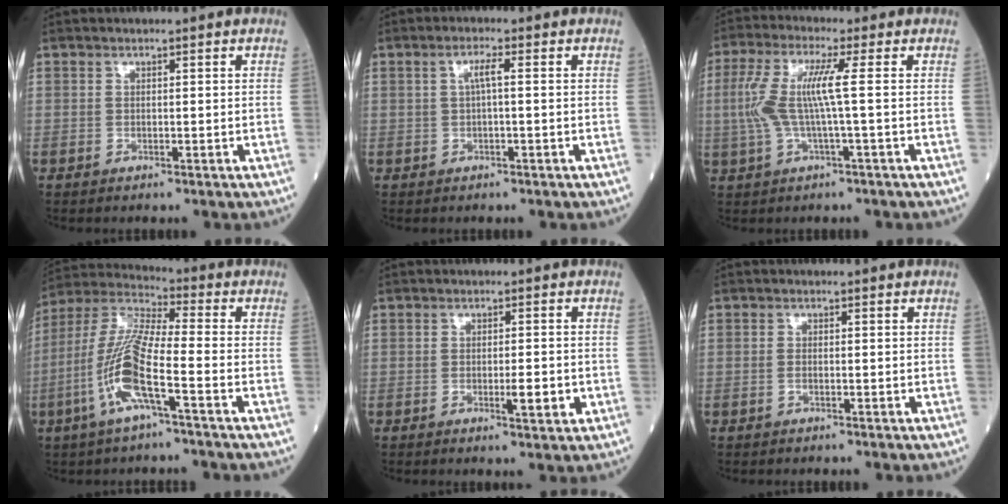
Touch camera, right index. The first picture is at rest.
{"total": 2.1, "force": [0.2, 0.2, 2.1], "torque": [-0.040, 0.005, 0.004]}
{"total": 7.6, "force": [0.3, 0.1, 7.6], "torque": [-0.173, 0.015, 0.001]}
{"total": 12.3, "force": [-4.1, 1.0, 11.5], "torque": [-0.252, 0.001, -0.089]}
{"total": 3.1, "force": [-0.8, 0.4, 3.0], "torque": [-0.043, -0.003, -0.012]}
{"total": 0.7, "force": [-0.2, 0.2, 0.6], "torque": [-0.014, 0.000, -0.004]}